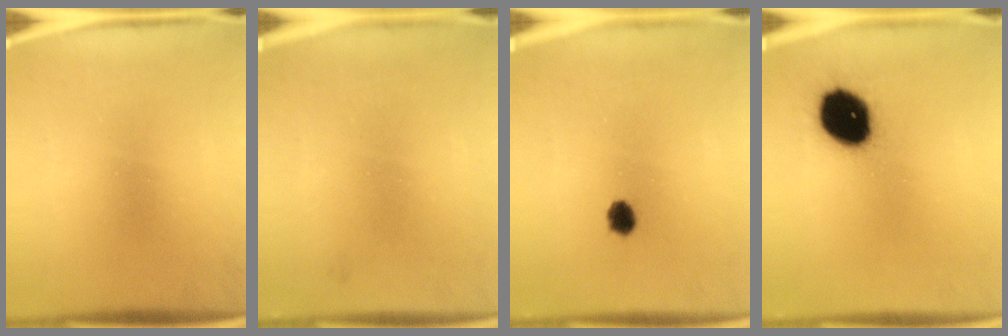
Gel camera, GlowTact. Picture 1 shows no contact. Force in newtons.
{"total": 1.1}
{"total": 2.9}
{"total": 16.4}